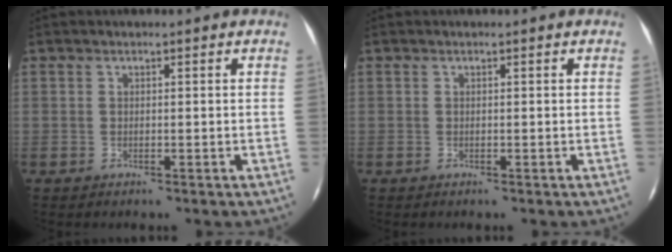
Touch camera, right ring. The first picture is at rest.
{"total": 0.0}